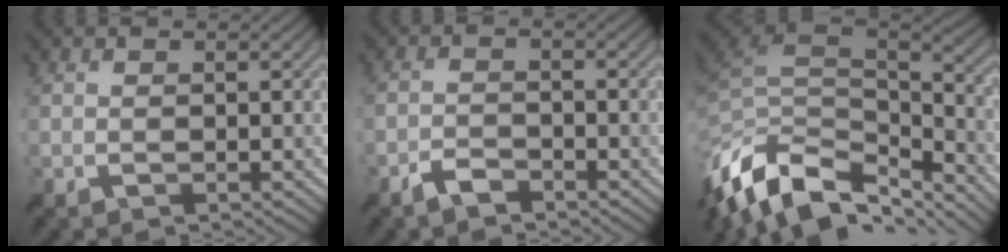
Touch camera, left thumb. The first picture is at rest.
{"total": 2.4, "force": [-2.0, 0.8, 1.0], "torque": [-0.018, 0.003, -0.044]}
{"total": 14.7, "force": [-7.8, 8.0, 9.6], "torque": [-0.251, -0.036, -0.125]}